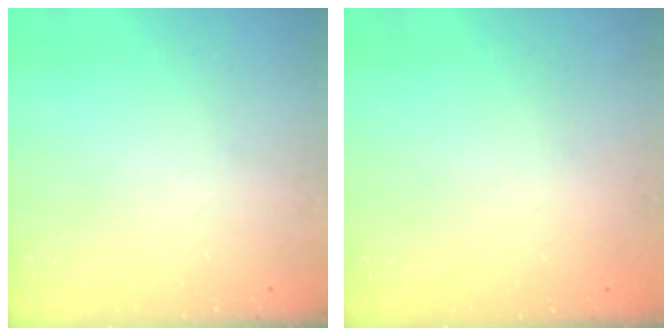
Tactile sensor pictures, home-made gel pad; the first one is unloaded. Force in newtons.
{"total": 2.1, "press": 2.1, "slide": 0.1}